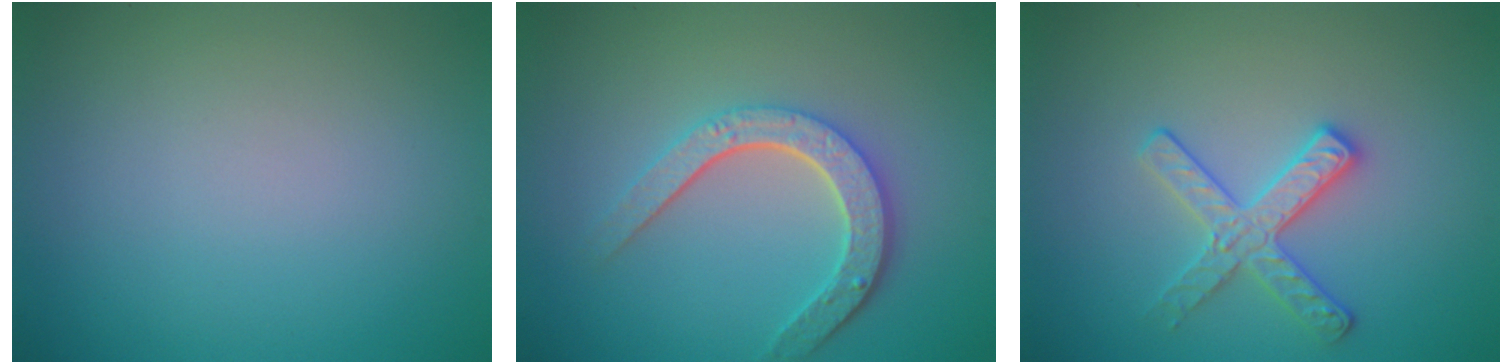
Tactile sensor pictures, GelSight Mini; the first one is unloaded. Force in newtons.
{"total": 4.6, "press": 3.5, "slide": 2.9}
{"total": 2.8, "press": 2.8, "slide": 0.3}